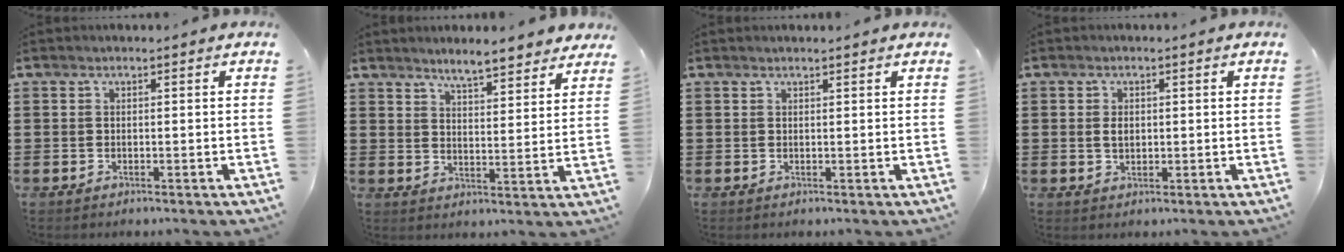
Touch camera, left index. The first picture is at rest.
{"total": 4.9, "force": [4.8, 0.0, 1.1], "torque": [-0.033, -0.025, 0.083]}
{"total": 0.9, "force": [0.8, 0.0, 0.3], "torque": [-0.007, 0.000, 0.016]}
{"total": 2.0, "force": [0.4, 1.2, 1.5], "torque": [-0.034, 0.007, 0.006]}